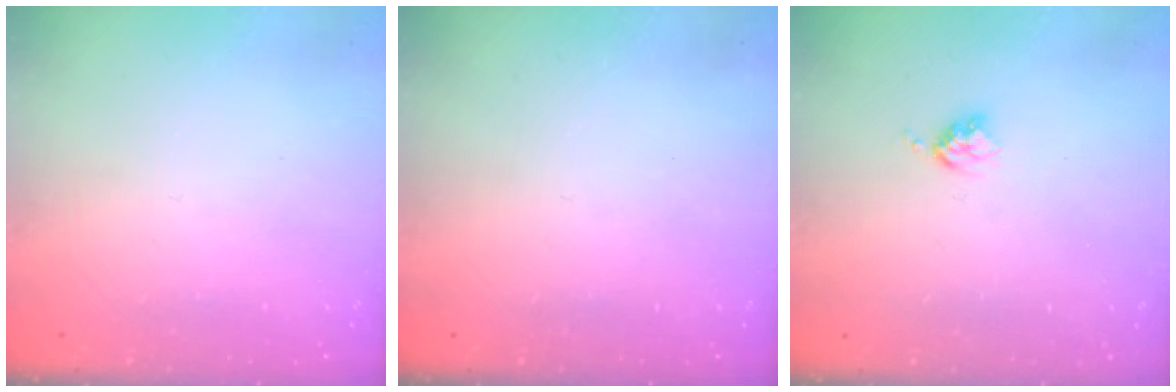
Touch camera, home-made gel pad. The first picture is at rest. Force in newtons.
{"total": 0.0}
{"total": 3.4, "press": 3.4, "slide": 0.4}